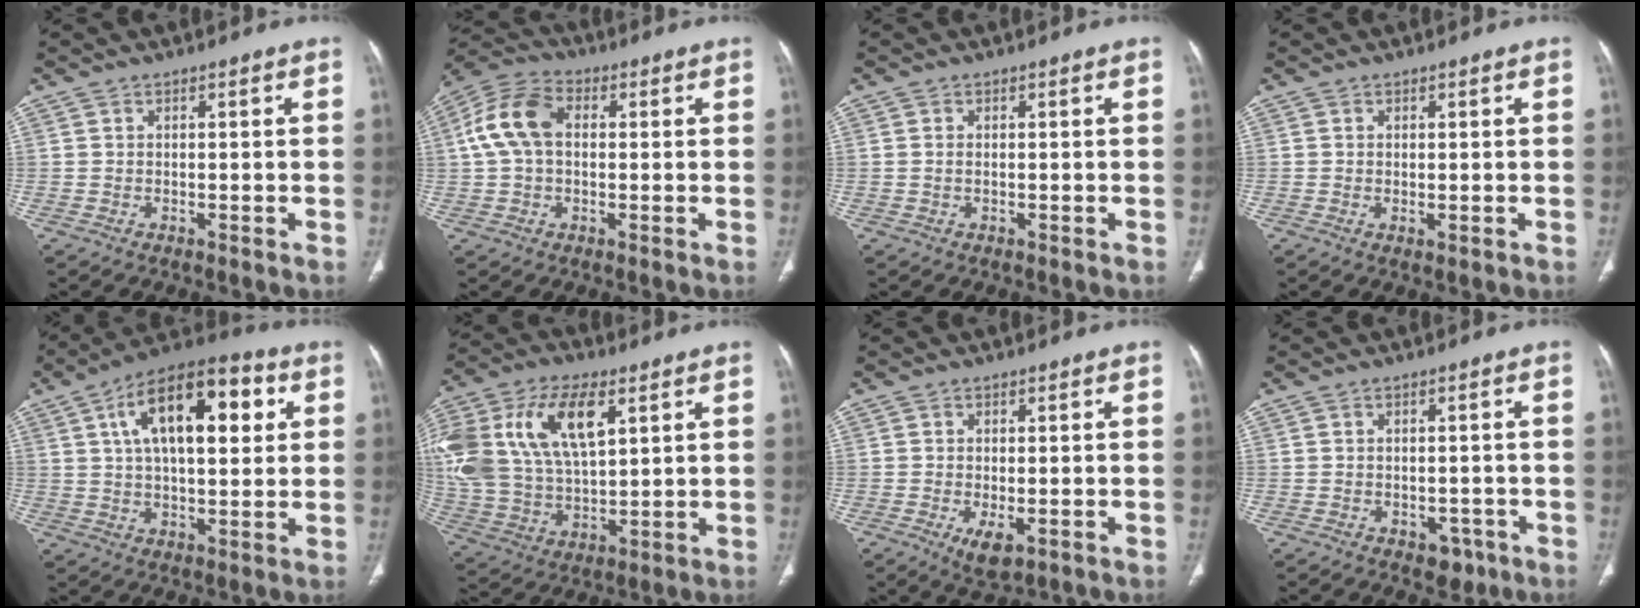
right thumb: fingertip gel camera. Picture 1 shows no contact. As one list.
[{"total": 10.7, "force": [1.3, 7.2, 7.8], "torque": [-0.162, 0.031, 0.017]}, {"total": 0.6, "force": [0.1, 0.2, 0.5], "torque": [-0.017, 0.003, 0.004]}, {"total": 1.0, "force": [-0.1, 0.4, 0.9], "torque": [-0.021, -0.006, 0.002]}, {"total": 18.9, "force": [5.7, 8.6, 15.8], "torque": [-0.229, 0.010, 0.083]}, {"total": 26.7, "force": [9.2, 14.9, 20.2], "torque": [-0.450, 0.013, 0.177]}, {"total": 4.4, "force": [-1.6, 1.9, 3.6], "torque": [-0.062, -0.010, -0.018]}, {"total": 3.5, "force": [-1.8, 2.4, 1.7], "torque": [-0.005, 0.008, -0.015]}]